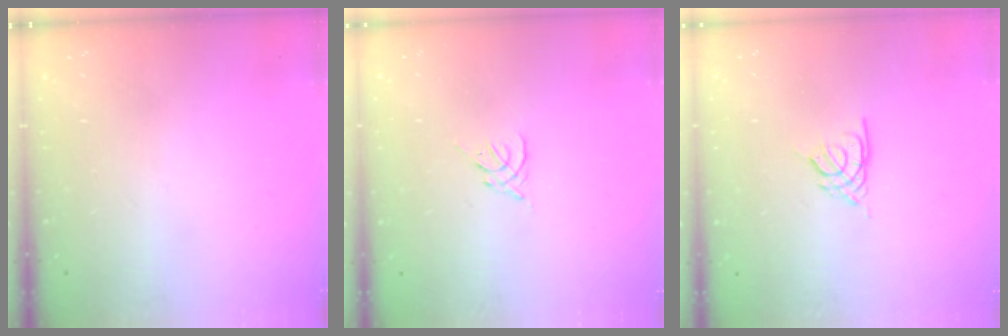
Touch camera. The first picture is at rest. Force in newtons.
{"total": 1.8, "press": 1.7, "slide": 0.5}
{"total": 2.6, "press": 2.6, "slide": 0.6}